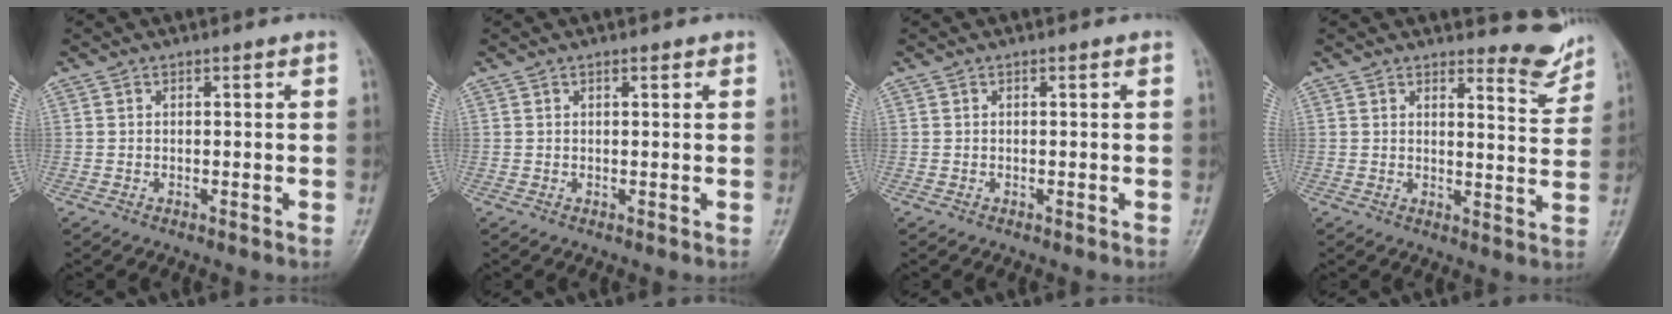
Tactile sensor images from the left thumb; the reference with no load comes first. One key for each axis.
{"total": 1.0, "fx": 0.6, "fy": 0.4, "fz": 0.7, "tx": -0.008, "ty": -0.001, "tz": 0.007}
{"total": 0.0}
{"total": 5.5, "fx": 5.3, "fy": 1.2, "fz": 1.2, "tx": -0.001, "ty": -0.060, "tz": 0.064}